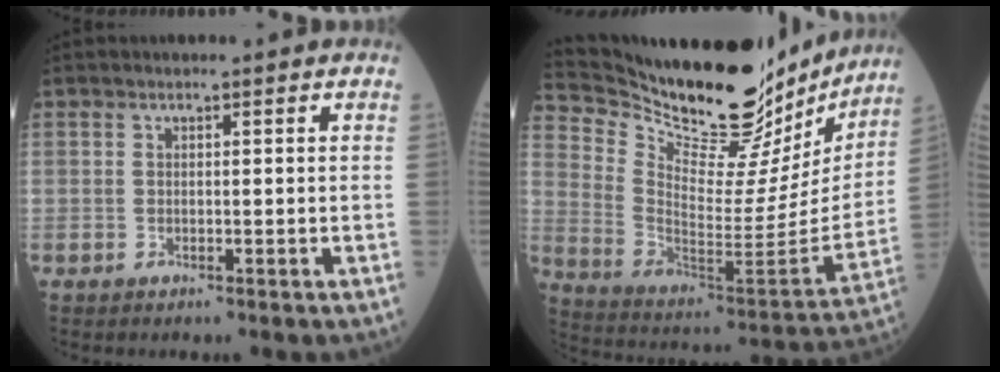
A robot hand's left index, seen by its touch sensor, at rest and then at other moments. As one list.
[{"total": 28.6, "force": [25.2, 7.7, 11.2], "torque": [-0.194, -0.061, 0.361]}]